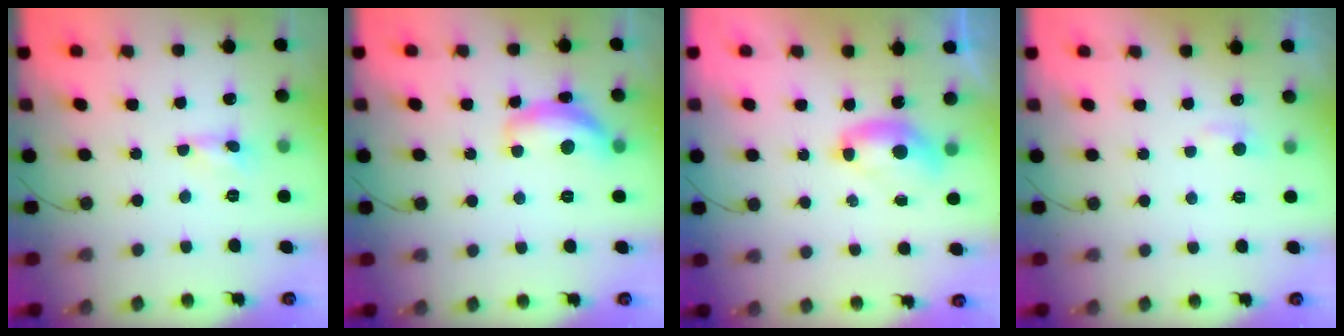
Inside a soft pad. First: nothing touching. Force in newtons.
{"total": 12.3, "press": 12.3, "slide": 0.9}
{"total": 7.2, "press": 7.2, "slide": 0.7}
{"total": 5.3, "press": 5.2, "slide": 0.6}